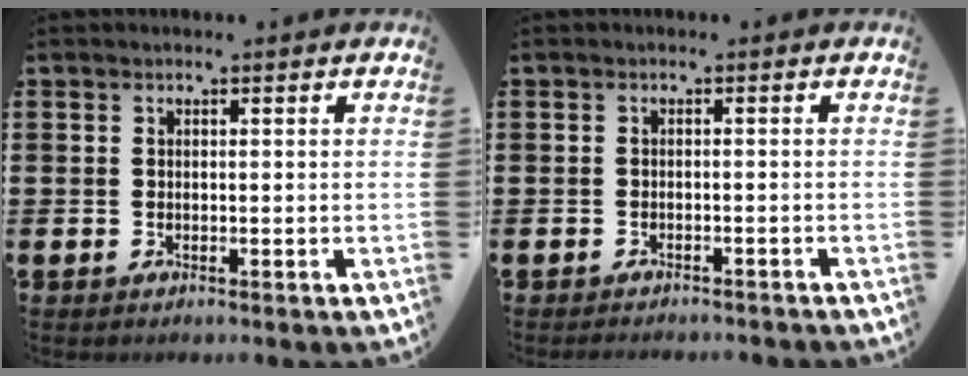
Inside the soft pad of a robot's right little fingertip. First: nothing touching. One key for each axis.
{"total": 0.9, "fx": -0.9, "fy": -0.1, "fz": 0.0, "tx": -0.001, "ty": 0.000, "tz": -0.019}